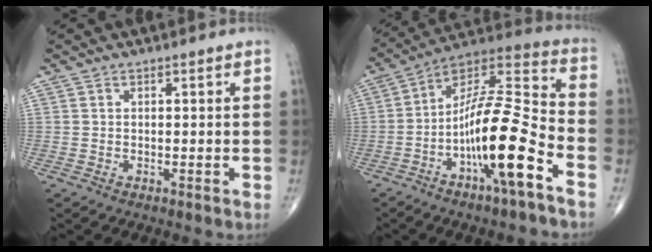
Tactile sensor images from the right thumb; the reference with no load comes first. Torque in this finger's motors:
{"motor_torque": [2.97, 2.05, 2.08, -0.69, 0.23]}